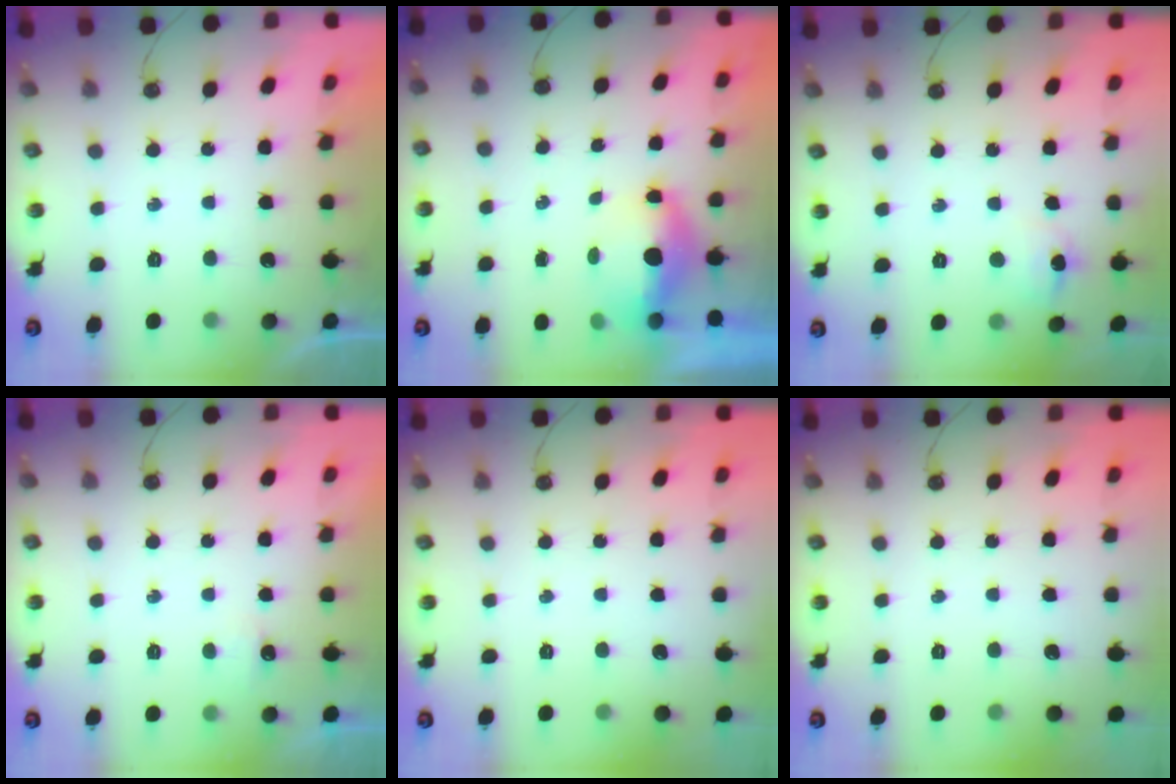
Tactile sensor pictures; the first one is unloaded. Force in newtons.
{"total": 5.6, "press": 5.6, "slide": 0.7}
{"total": 6.4, "press": 6.4, "slide": 0.4}
{"total": 2.9, "press": 2.8, "slide": 0.5}
{"total": 0.0}
{"total": 0.0}